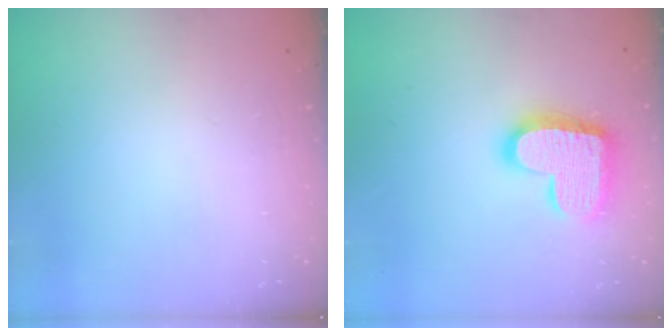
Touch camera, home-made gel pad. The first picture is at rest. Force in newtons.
{"total": 20.1, "press": 20.1, "slide": 1.3}